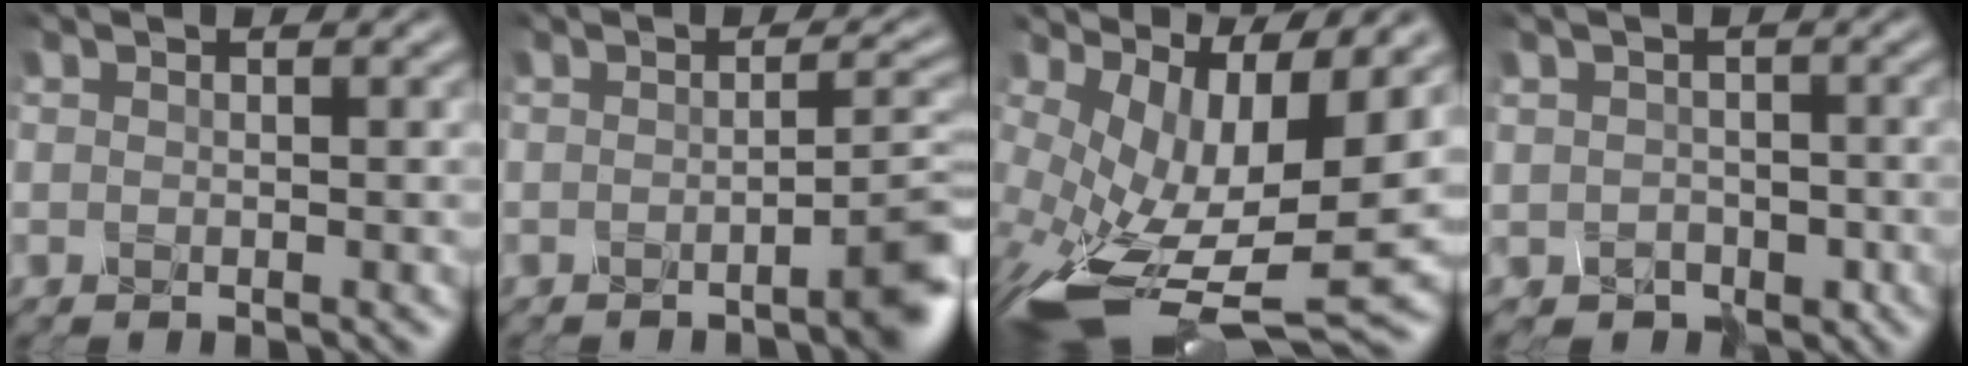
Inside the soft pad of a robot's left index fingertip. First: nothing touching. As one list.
[{"total": 4.3, "force": [-1.9, 0.7, 3.8], "torque": [-0.030, 0.014, -0.036]}, {"total": 10.1, "force": [-0.6, 4.3, 9.1], "torque": [-0.194, -0.033, 0.002]}, {"total": 2.5, "force": [-1.0, 2.3, 0.0], "torque": [0.004, -0.004, -0.019]}]